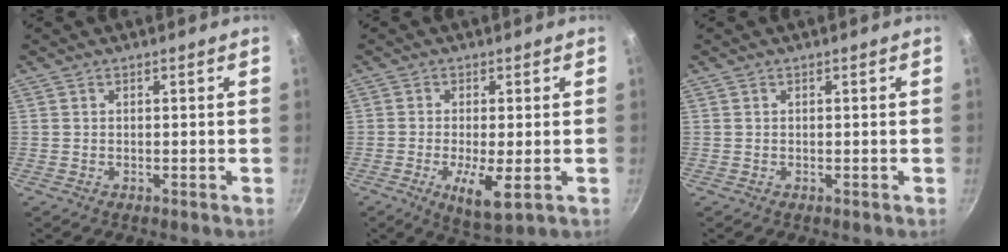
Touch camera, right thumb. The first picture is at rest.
{"total": 7.1, "force": [-1.9, 1.7, 6.6], "torque": [-0.124, -0.014, -0.026]}
{"total": 0.0}